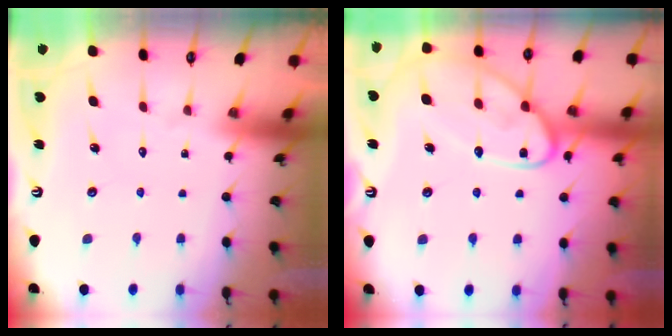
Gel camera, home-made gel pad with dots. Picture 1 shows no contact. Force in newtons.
{"total": 17.3, "press": 17.3, "slide": 1.4}